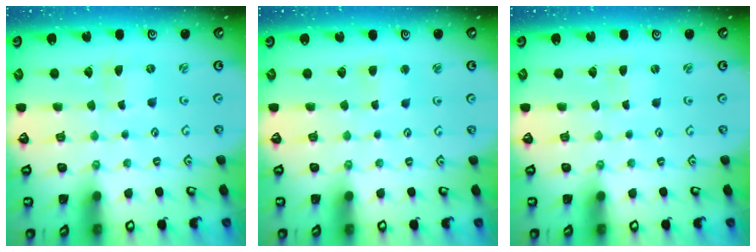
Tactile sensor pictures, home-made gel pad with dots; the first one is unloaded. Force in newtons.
{"total": 2.2, "press": 2.2, "slide": 0.2}
{"total": 0.0}